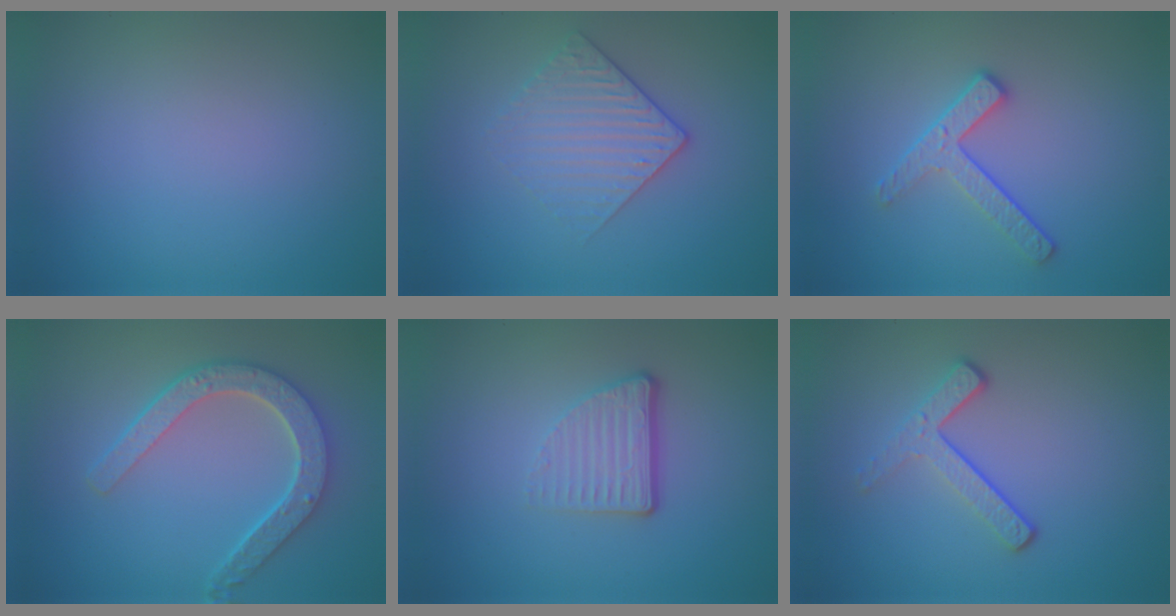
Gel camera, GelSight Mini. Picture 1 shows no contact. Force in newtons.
{"total": 3.0, "press": 2.7, "slide": 1.3}
{"total": 2.8, "press": 2.4, "slide": 1.4}
{"total": 4.8, "press": 3.8, "slide": 2.9}
{"total": 3.7, "press": 2.4, "slide": 2.9}
{"total": 3.2, "press": 2.2, "slide": 2.3}